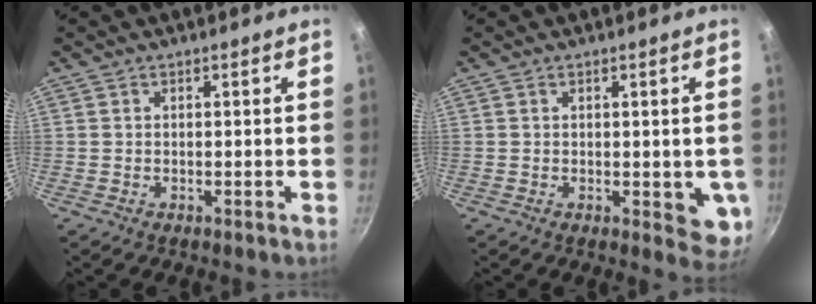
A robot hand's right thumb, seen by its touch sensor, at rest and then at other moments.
{"total": 6.2, "force": [-0.1, 3.0, 5.4], "torque": [-0.045, -0.007, 0.003]}